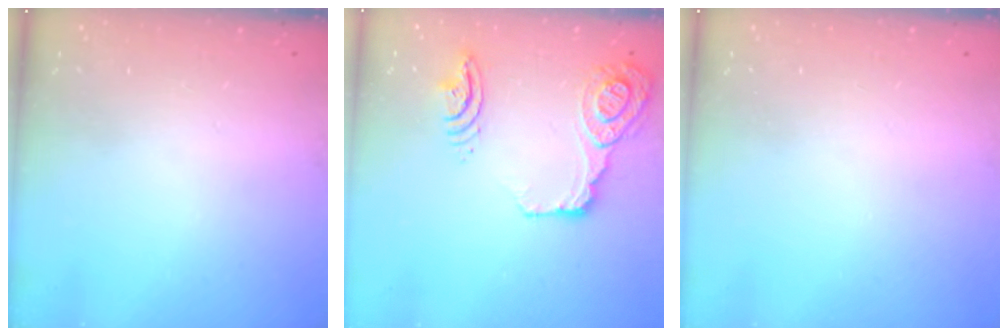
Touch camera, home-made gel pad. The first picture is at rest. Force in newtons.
{"total": 30.8, "press": 21.2, "slide": 22.4}
{"total": 0.0}